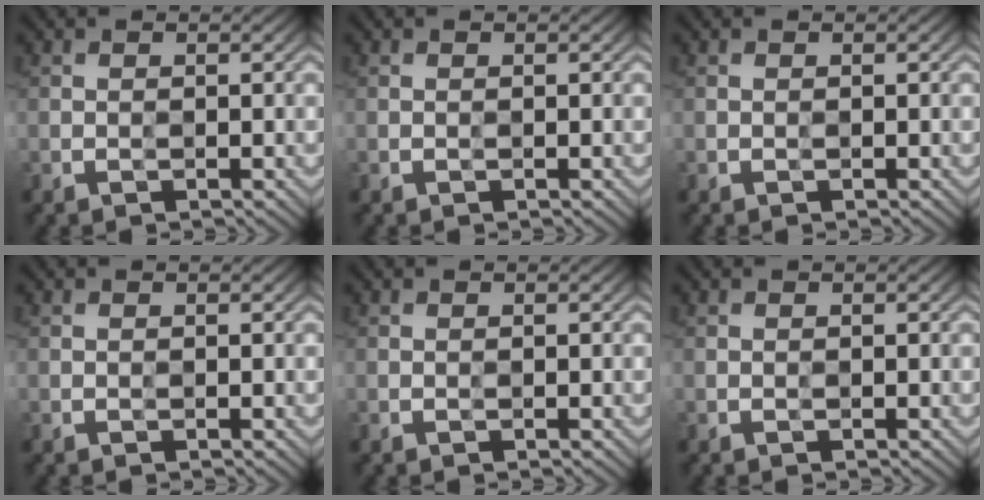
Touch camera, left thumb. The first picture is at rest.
{"total": 0.0}
{"total": 0.0}
{"total": 0.0}
{"total": 0.0}
{"total": 0.0}